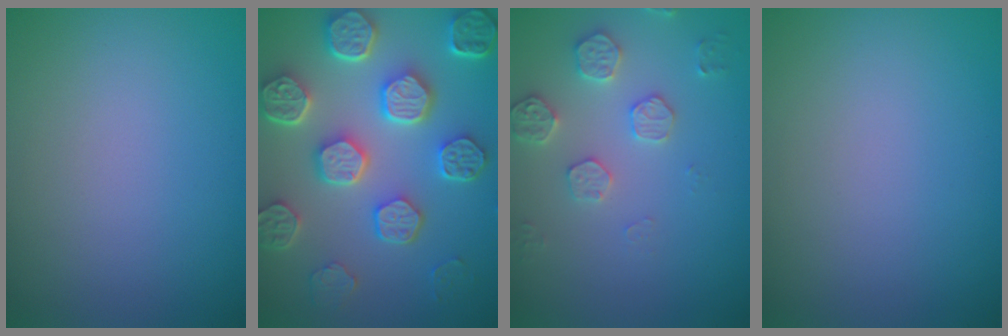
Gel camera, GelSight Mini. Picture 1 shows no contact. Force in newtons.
{"total": 8.5, "press": 6.4, "slide": 5.6}
{"total": 2.7, "press": 2.7, "slide": 0.5}
{"total": 0.0}